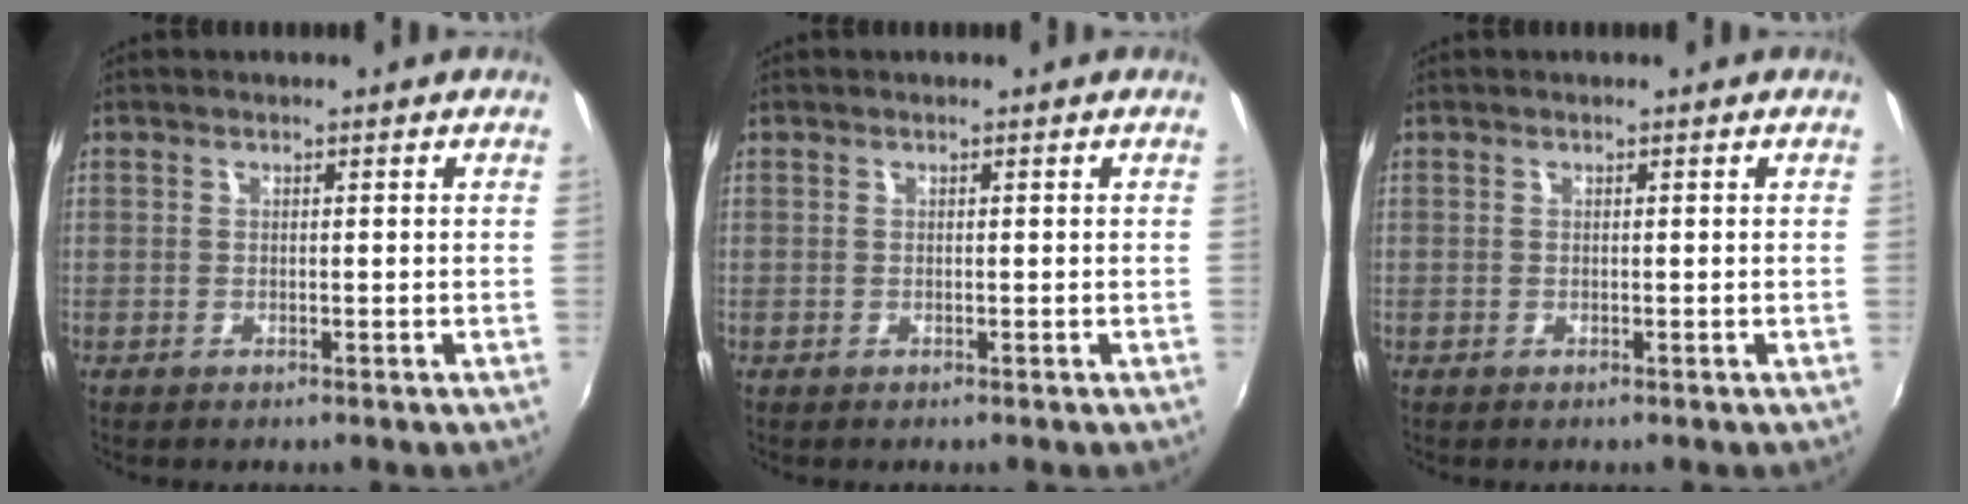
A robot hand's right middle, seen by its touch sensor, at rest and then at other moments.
{"total": 0.0}
{"total": 0.0}